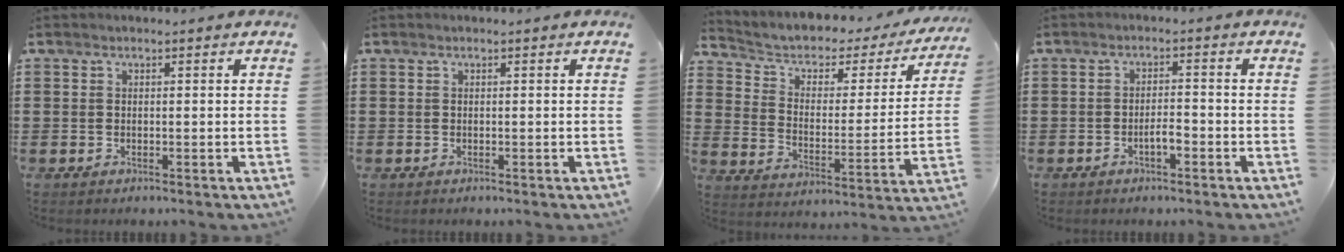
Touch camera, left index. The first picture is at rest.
{"total": 0.0}
{"total": 3.5, "force": [1.8, 2.4, 1.8], "torque": [-0.053, -0.016, 0.021]}
{"total": 2.7, "force": [-1.4, 0.7, 2.1], "torque": [-0.039, 0.006, -0.027]}